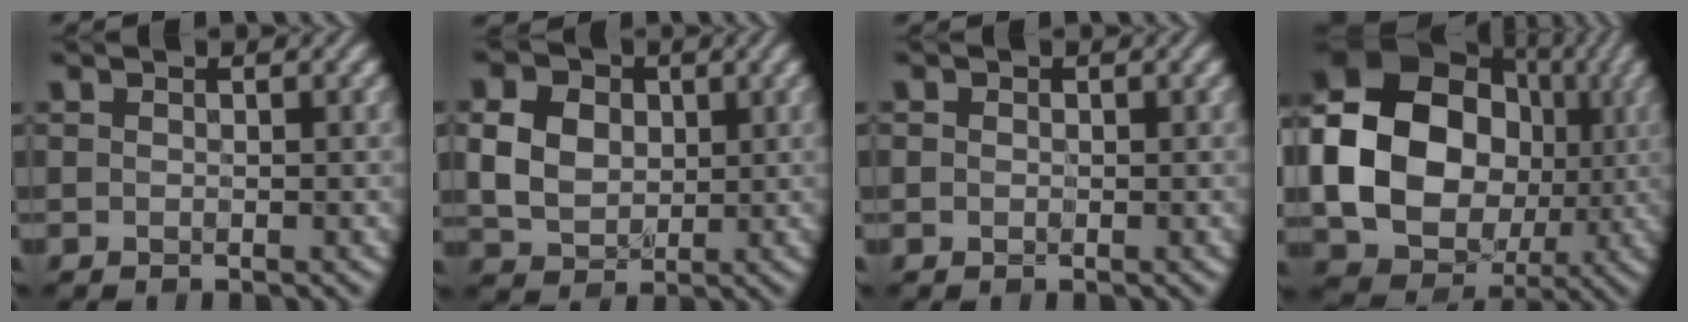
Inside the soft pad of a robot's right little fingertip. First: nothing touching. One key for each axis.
{"total": 7.8, "fx": 1.8, "fy": 6.2, "fz": 4.4, "tx": -0.113, "ty": 0.027, "tz": 0.026}
{"total": 0.0}
{"total": 15.4, "fx": -0.5, "fy": 12.6, "fz": 8.9, "tx": -0.178, "ty": -0.007, "tz": -0.010}